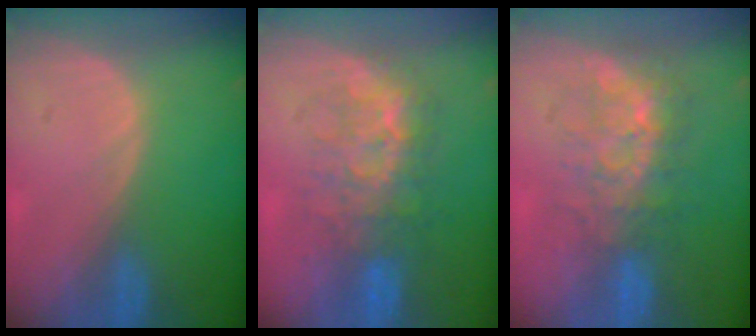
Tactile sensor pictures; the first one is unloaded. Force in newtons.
{"total": 7.7, "press": 7.5, "slide": 1.4}
{"total": 8.4, "press": 7.5, "slide": 3.7}